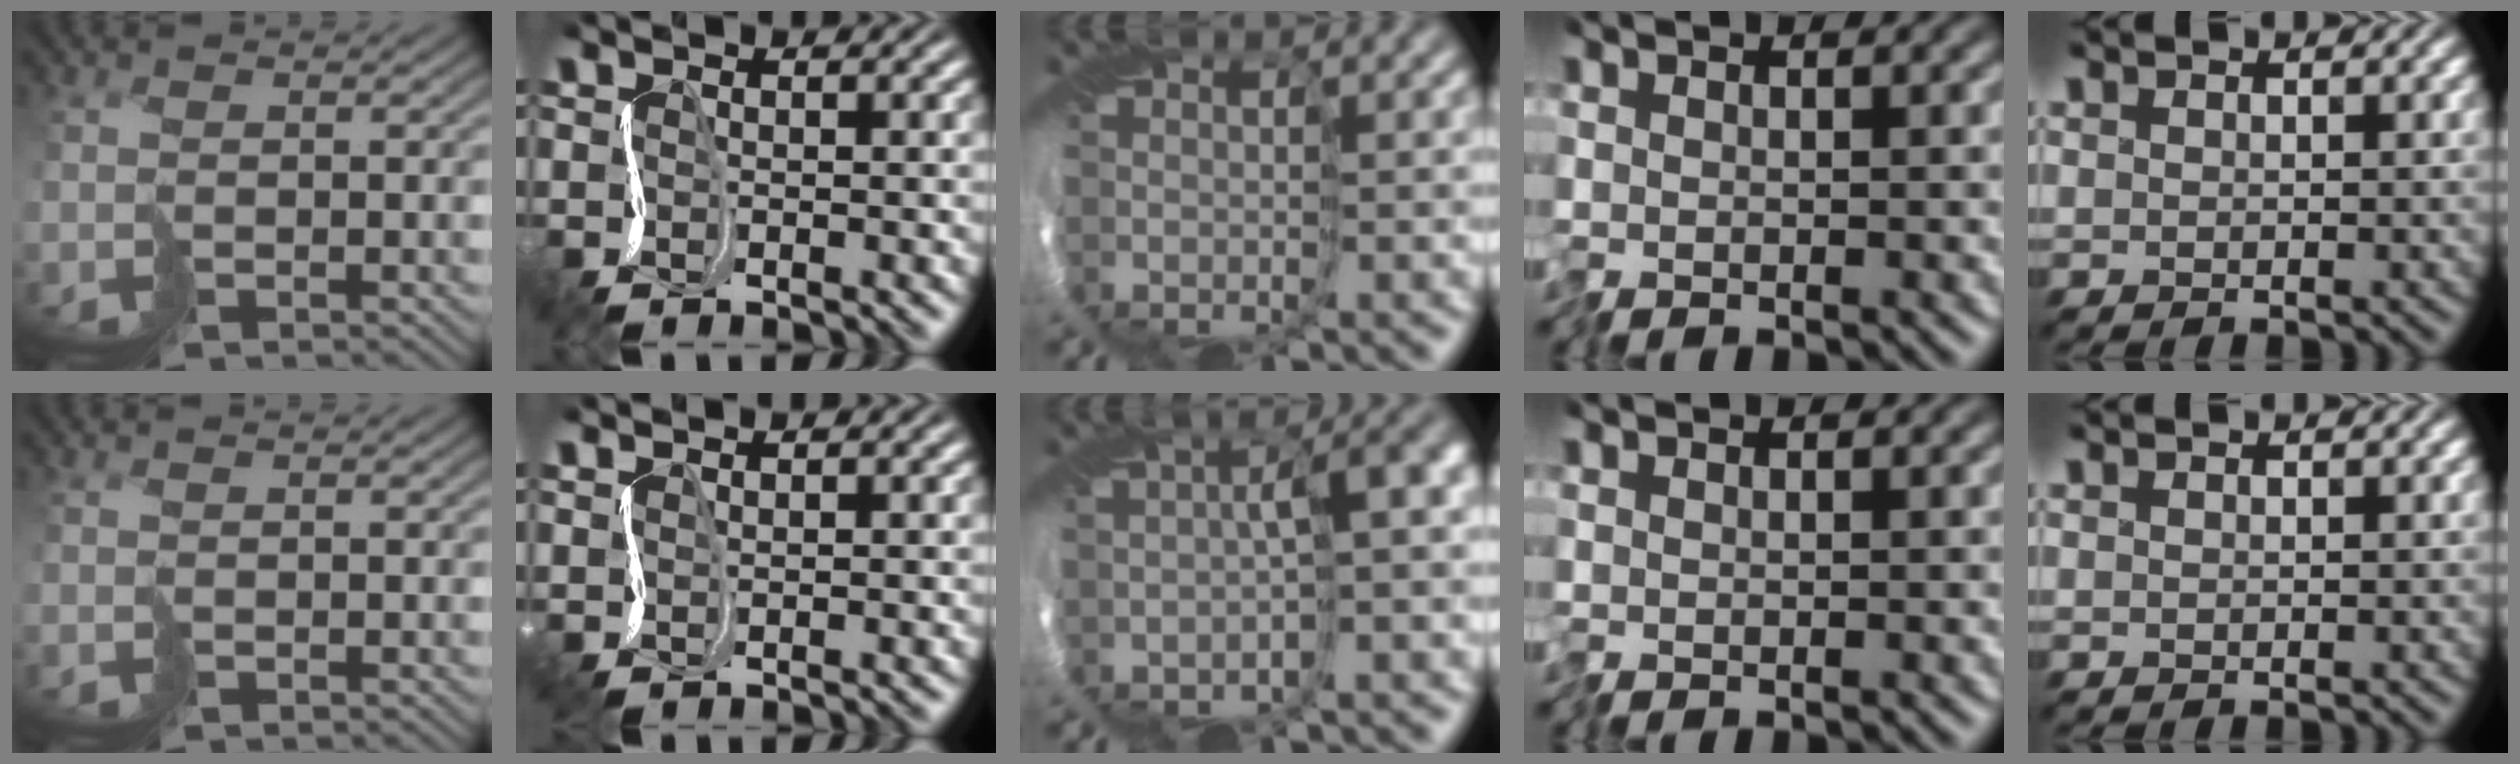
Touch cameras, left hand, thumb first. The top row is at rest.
{"index": {"total": 1.5, "force": [1.3, -0.5, -0.6], "torque": [0.001, 0.000, 0.023]}, "middle": {"total": 4.0, "force": [-0.2, 0.3, 4.0], "torque": [-0.047, 0.014, -0.003]}}